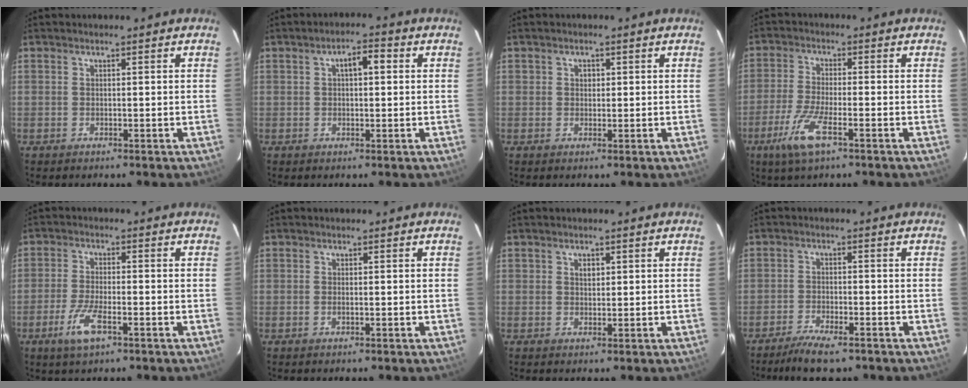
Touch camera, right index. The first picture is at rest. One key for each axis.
{"total": 4.1, "fx": 1.0, "fy": 1.8, "fz": 3.5, "tx": -0.055, "ty": 0.015, "tz": 0.017}
{"total": 1.5, "fx": 0.3, "fy": 1.4, "fz": 0.4, "tx": -0.006, "ty": 0.005, "tz": 0.004}
{"total": 8.0, "fx": -4.2, "fy": 1.6, "fz": 6.6, "tx": -0.150, "ty": -0.013, "tz": -0.082}
{"total": 8.0, "fx": -4.1, "fy": 2.6, "fz": 6.3, "tx": -0.143, "ty": -0.011, "tz": -0.079}
{"total": 0.7, "fx": -0.2, "fy": 0.1, "fz": 0.7, "tx": -0.014, "ty": 0.000, "tz": -0.004}
{"total": 1.5, "fx": 0.6, "fy": 1.2, "fz": 0.7, "tx": -0.010, "ty": 0.004, "tz": 0.010}
{"total": 6.7, "fx": -5.3, "fy": 1.6, "fz": 3.7, "tx": -0.091, "ty": -0.010, "tz": -0.095}